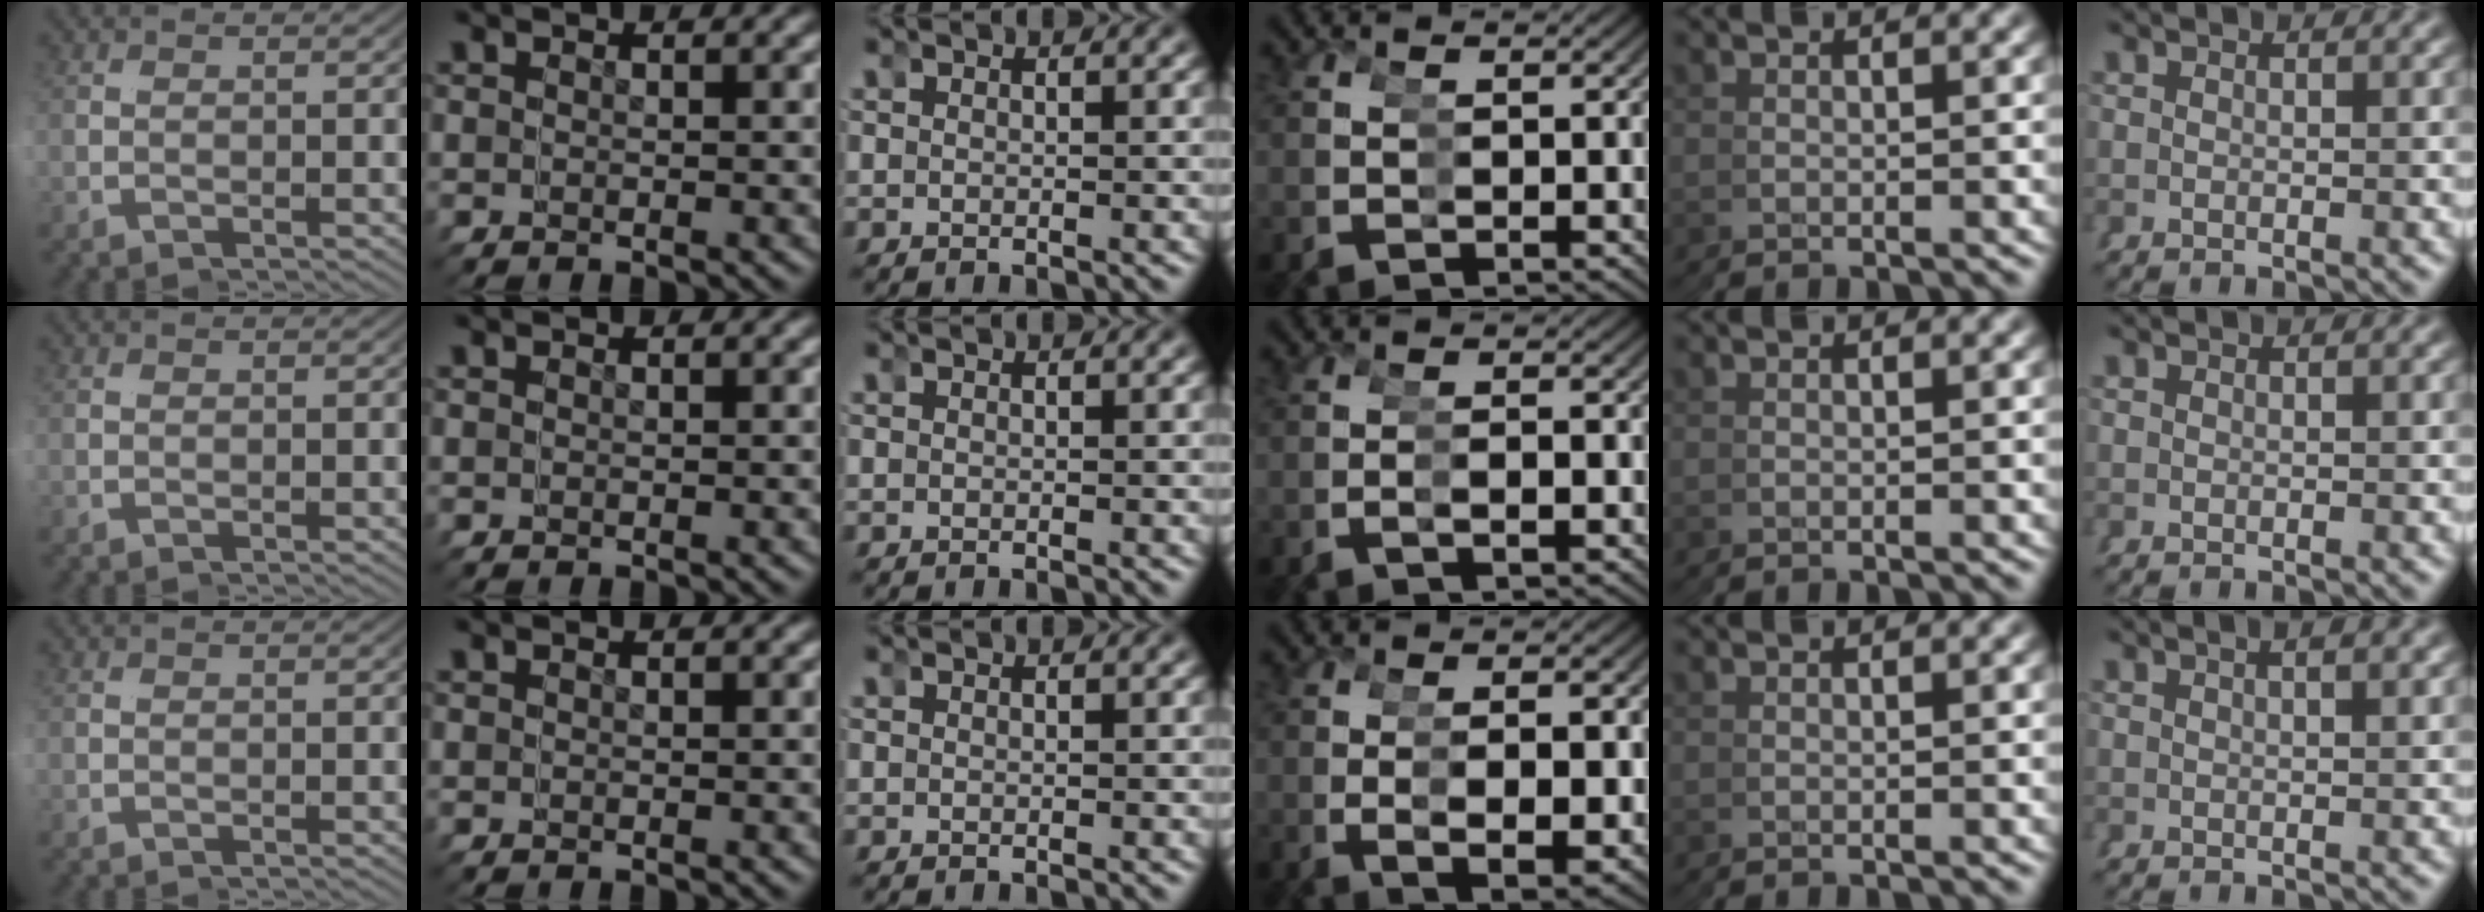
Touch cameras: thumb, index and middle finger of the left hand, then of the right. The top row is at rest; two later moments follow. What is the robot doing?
{"motion": "grasp_and_lifting", "object": "bandage"}